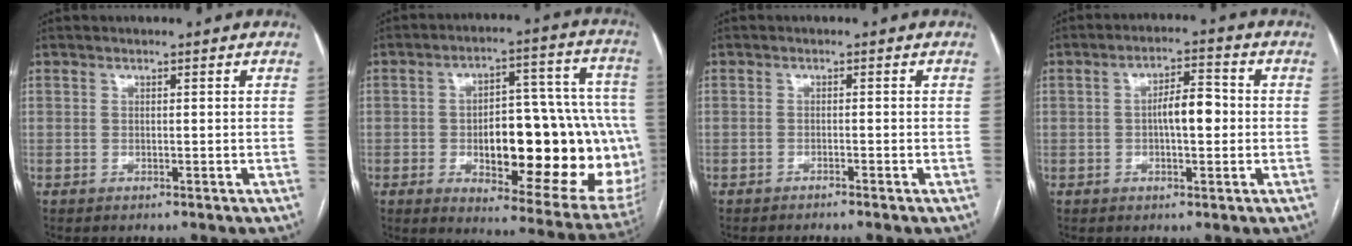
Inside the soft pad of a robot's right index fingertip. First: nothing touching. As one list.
[{"total": 27.2, "force": [-3.9, 9.3, 25.3], "torque": [-0.255, 0.033, -0.023]}, {"total": 1.8, "force": [-1.5, -0.4, 0.9], "torque": [-0.013, 0.004, -0.022]}, {"total": 5.7, "force": [-0.2, 1.9, 5.4], "torque": [-0.093, 0.015, -0.005]}]